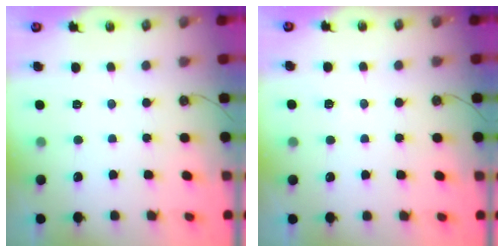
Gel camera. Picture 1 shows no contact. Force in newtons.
{"total": 5.6, "press": 3.4, "slide": 4.4}